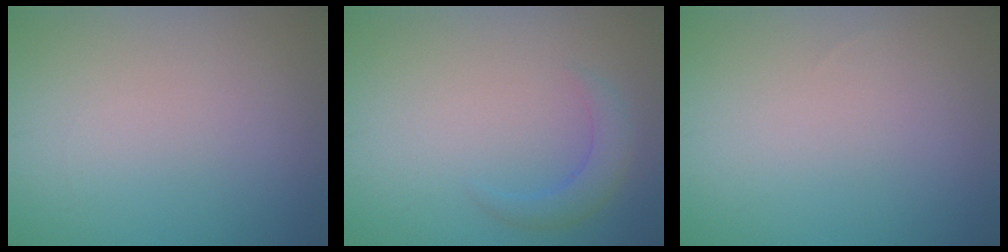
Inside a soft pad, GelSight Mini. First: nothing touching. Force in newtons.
{"total": 2.3, "press": 2.3, "slide": 0.0}
{"total": 0.0}